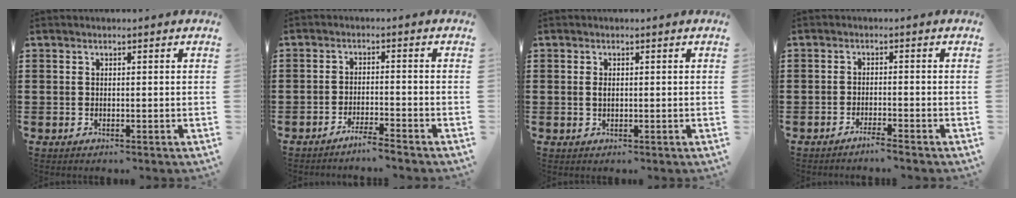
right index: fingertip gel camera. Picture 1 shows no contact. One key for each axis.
{"total": 2.9, "fx": -2.7, "fy": -0.5, "fz": 0.9, "tx": -0.016, "ty": -0.001, "tz": -0.053}
{"total": 1.1, "fx": 0.1, "fy": 0.6, "fz": 0.9, "tx": -0.019, "ty": 0.003, "tz": 0.001}
{"total": 1.8, "fx": -1.7, "fy": -0.3, "fz": 0.7, "tx": -0.012, "ty": -0.001, "tz": -0.031}